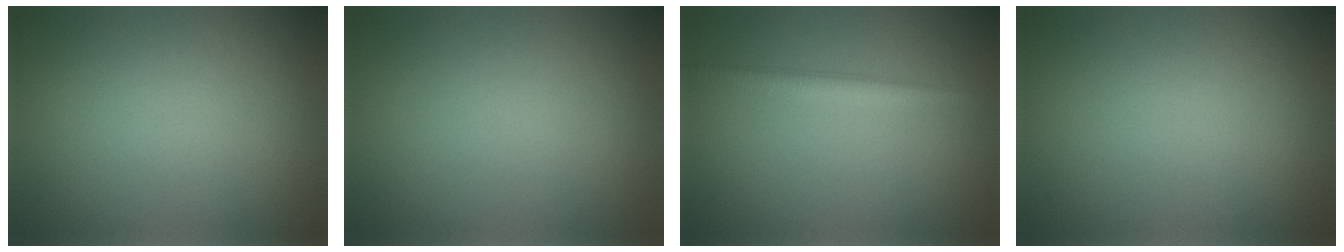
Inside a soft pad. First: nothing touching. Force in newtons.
{"total": 0.0}
{"total": 2.4, "press": 2.4, "slide": 0.0}
{"total": 0.0}